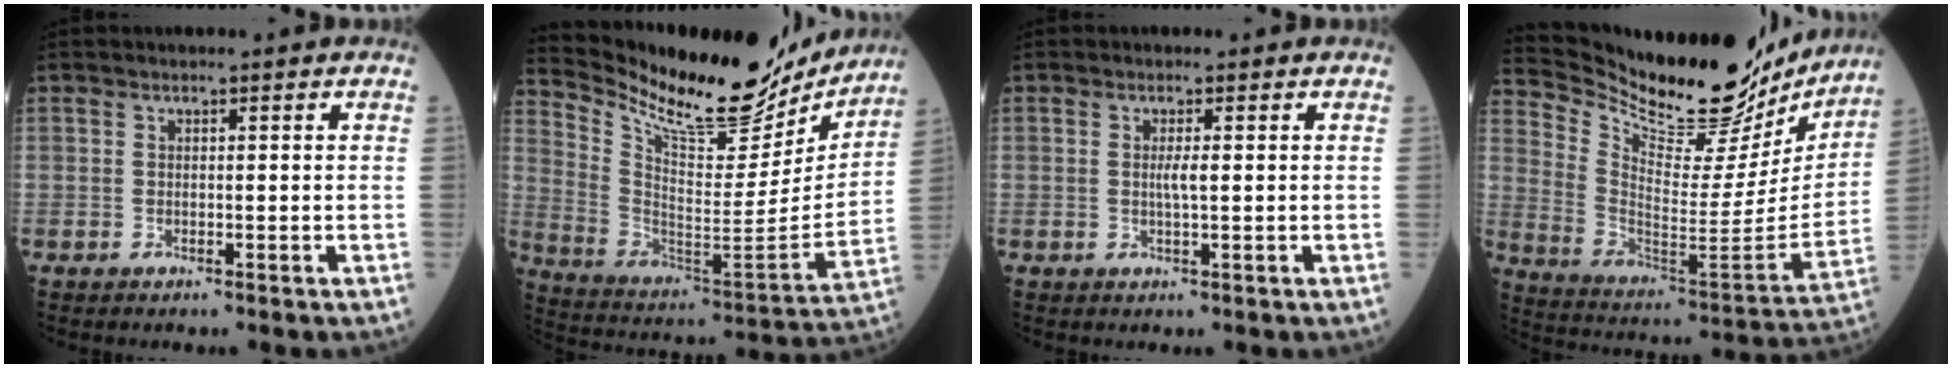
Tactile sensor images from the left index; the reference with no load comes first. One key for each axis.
{"total": 23.5, "fx": 20.8, "fy": 5.6, "fz": 9.4, "tx": -0.172, "ty": -0.043, "tz": 0.319}
{"total": 1.5, "fx": -0.2, "fy": 0.0, "fz": 1.4, "tx": -0.032, "ty": -0.004, "tz": -0.005}
{"total": 26.0, "fx": 23.2, "fy": 5.7, "fz": 10.3, "tx": -0.178, "ty": -0.057, "tz": 0.337}